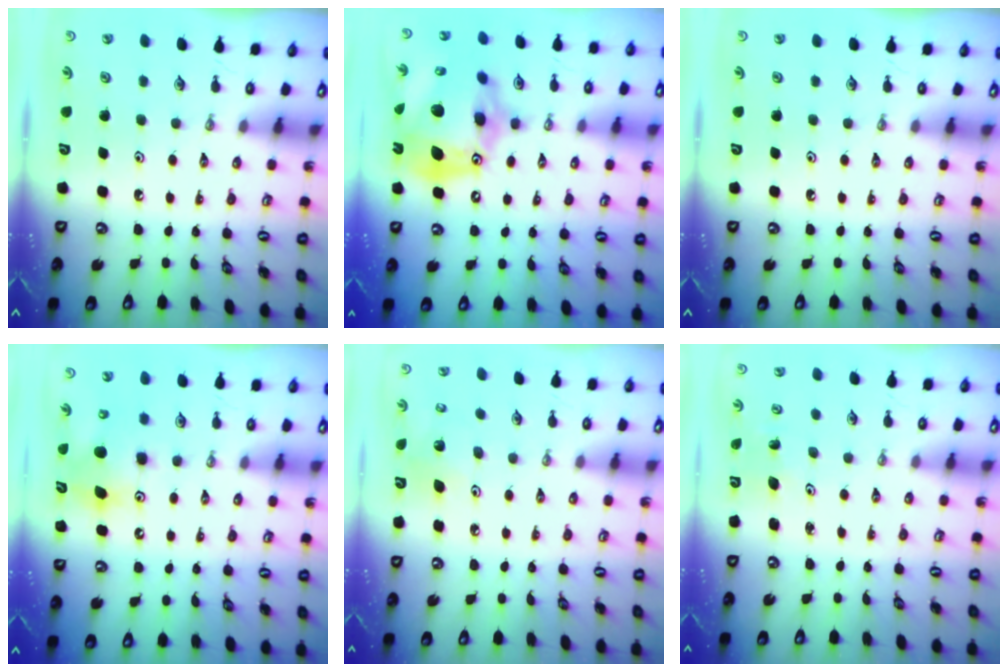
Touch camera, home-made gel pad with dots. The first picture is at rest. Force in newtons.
{"total": 22.8, "press": 22.7, "slide": 2.3}
{"total": 0.0}
{"total": 8.4, "press": 8.4, "slide": 0.3}
{"total": 6.9, "press": 6.7, "slide": 1.8}
{"total": 2.3, "press": 2.3, "slide": 0.3}